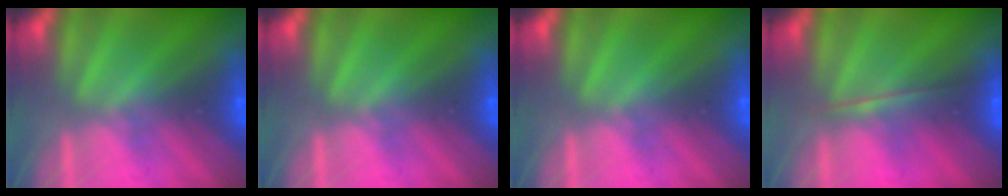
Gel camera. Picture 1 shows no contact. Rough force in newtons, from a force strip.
{"total": 0.0}
{"total": 0.0}
{"total": 1.8}